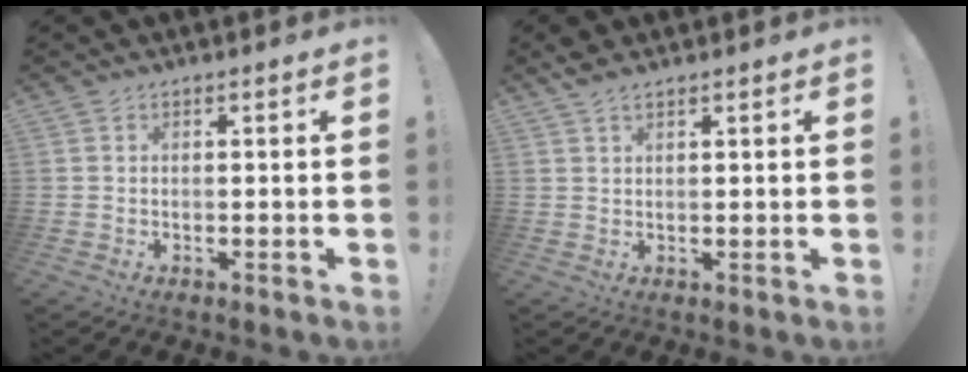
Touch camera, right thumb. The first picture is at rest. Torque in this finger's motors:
{"motor_torque": [0.19, 0.61, 0.42, 0.24, 0.12]}